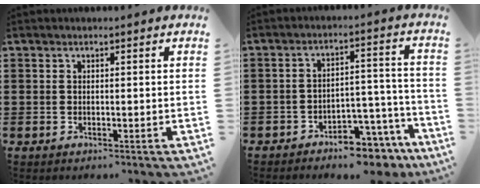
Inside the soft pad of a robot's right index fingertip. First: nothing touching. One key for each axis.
{"total": 5.4, "fx": -5.0, "fy": 1.3, "fz": 1.6, "tx": -0.027, "ty": 0.013, "tz": -0.096}